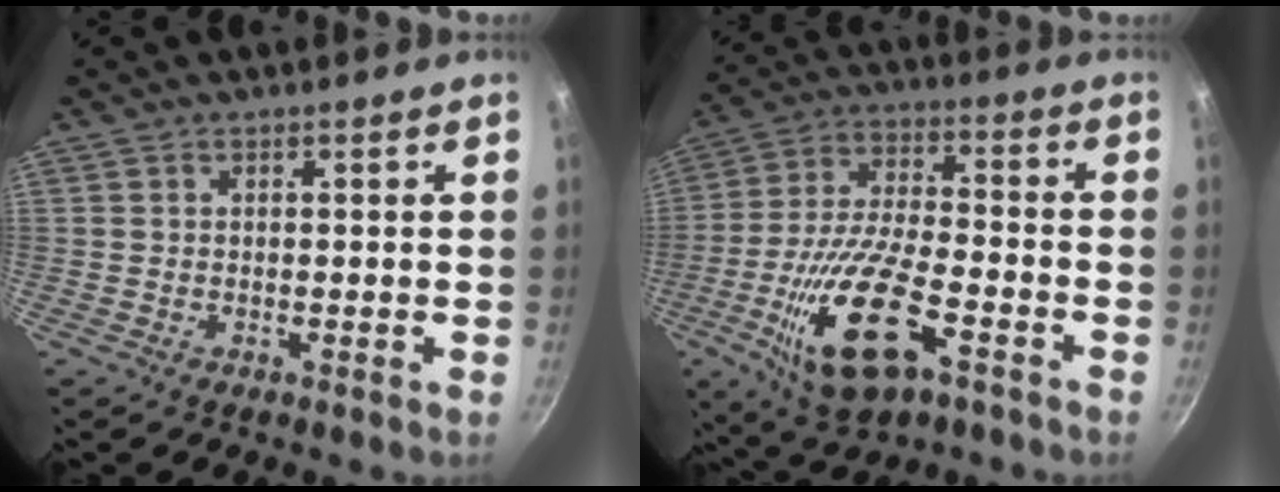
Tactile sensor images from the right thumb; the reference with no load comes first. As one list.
[{"total": 18.7, "force": [-7.6, 7.4, 15.4], "torque": [-0.298, 0.016, -0.141]}]